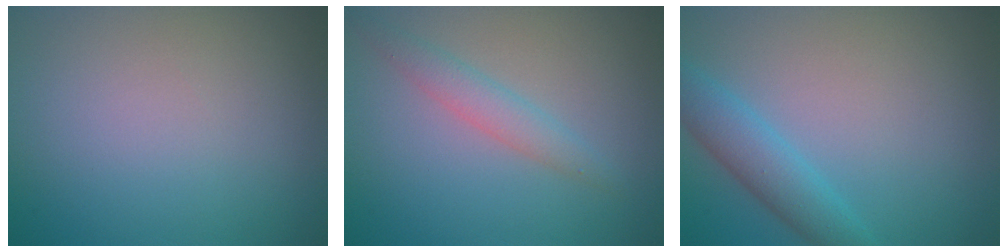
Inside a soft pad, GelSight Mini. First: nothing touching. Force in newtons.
{"total": 2.1, "press": 2.1, "slide": 0.1}
{"total": 3.3, "press": 3.3, "slide": 0.1}